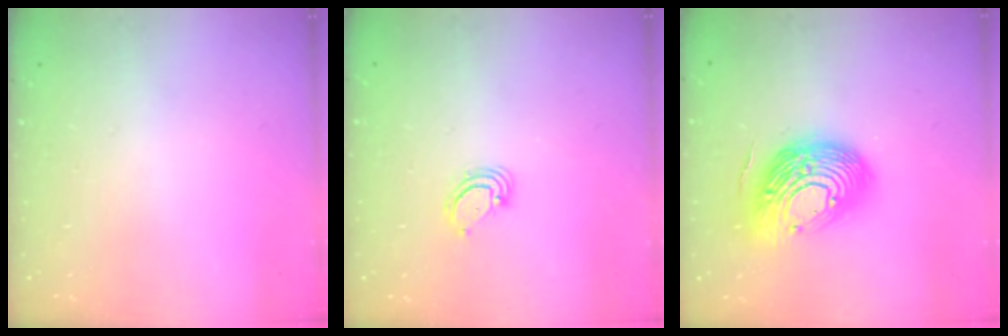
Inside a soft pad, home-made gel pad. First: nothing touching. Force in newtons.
{"total": 2.9, "press": 2.9, "slide": 0.2}
{"total": 20.9, "press": 20.8, "slide": 1.8}